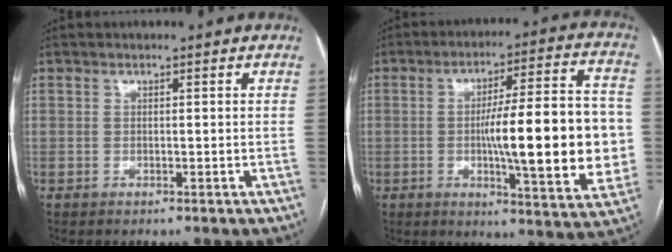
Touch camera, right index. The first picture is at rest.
{"total": 19.5, "force": [-1.7, 3.2, 19.1], "torque": [-0.258, 0.016, -0.020]}